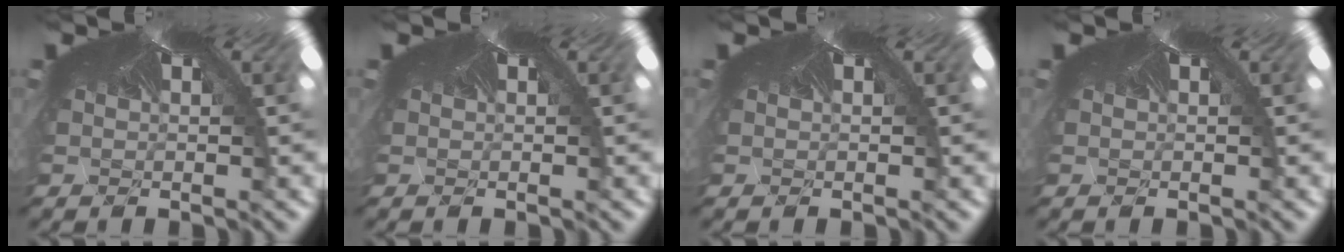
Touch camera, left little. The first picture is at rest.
{"total": 0.0}
{"total": 0.0}
{"total": 0.0}